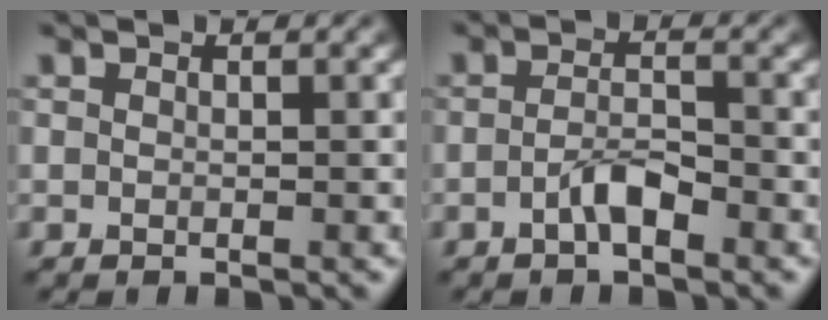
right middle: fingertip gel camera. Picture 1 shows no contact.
{"total": 2.3, "force": [-1.2, 0.7, 1.8], "torque": [-0.037, 0.005, -0.026]}